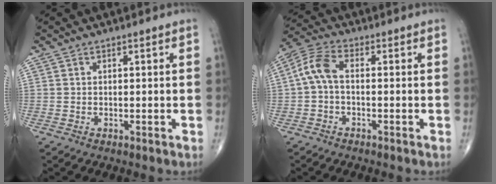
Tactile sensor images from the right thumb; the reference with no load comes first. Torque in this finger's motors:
{"motor_torque": [-0.17, 0.34, -0.15, -0.23, 0.15]}